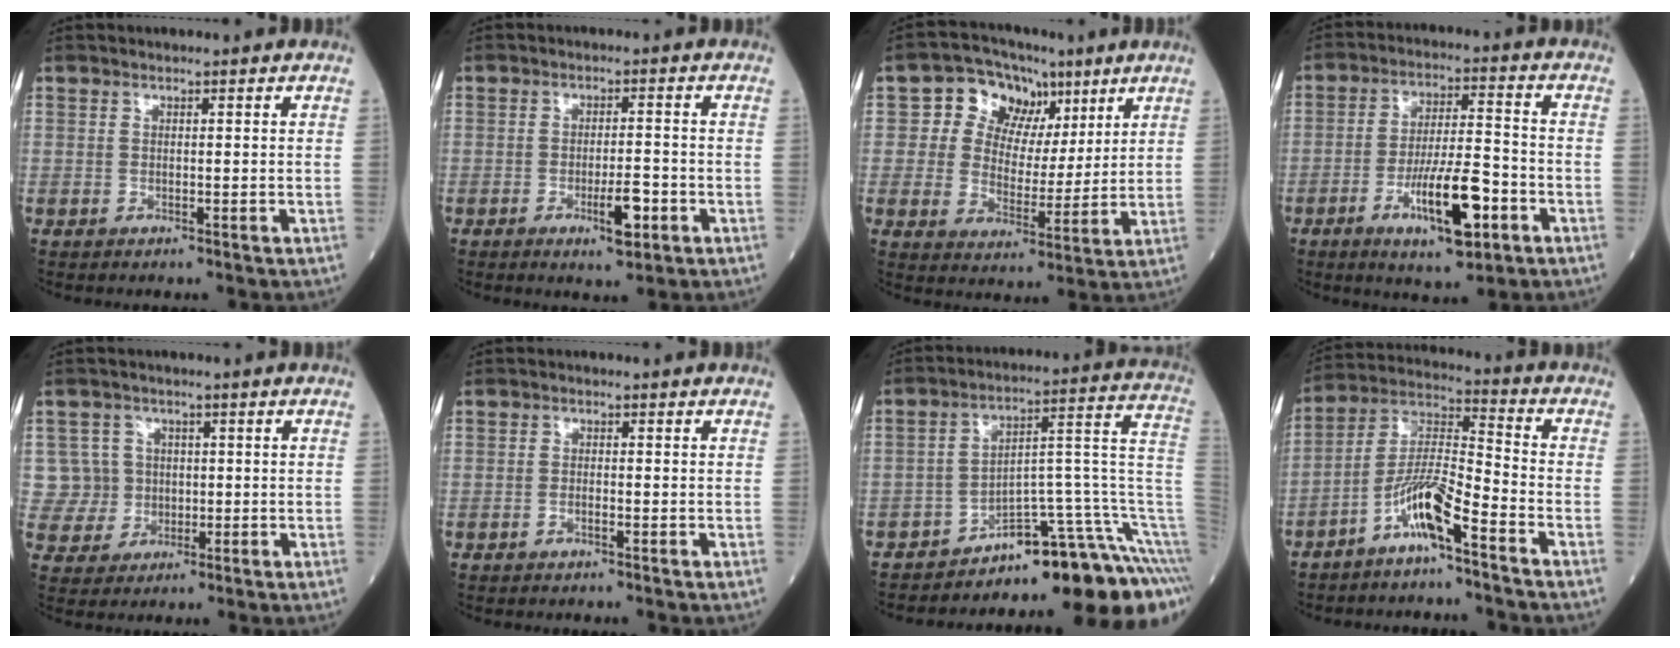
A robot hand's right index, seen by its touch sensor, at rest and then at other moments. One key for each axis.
{"total": 4.6, "fx": -2.0, "fy": 1.0, "fz": 4.0, "tx": -0.066, "ty": 0.000, "tz": -0.027}
{"total": 9.7, "fx": 4.2, "fy": 7.6, "fz": 4.2, "tx": -0.059, "ty": 0.031, "tz": 0.072}
{"total": 11.4, "fx": -4.9, "fy": 2.4, "fz": 10.0, "tx": -0.176, "ty": -0.004, "tz": -0.078}
{"total": 5.5, "fx": 0.4, "fy": 5.5, "fz": -0.4, "tx": 0.019, "ty": 0.015, "tz": 0.013}
{"total": 0.9, "fx": -0.6, "fy": 0.1, "fz": 0.7, "tx": -0.018, "ty": -0.001, "tz": -0.010}
{"total": 15.9, "fx": -12.2, "fy": 1.1, "fz": 10.1, "tx": -0.050, "ty": 0.087, "tz": -0.168}
{"total": 9.2, "fx": -5.6, "fy": 0.7, "fz": 7.3, "tx": -0.159, "ty": 0.002, "tz": -0.111}